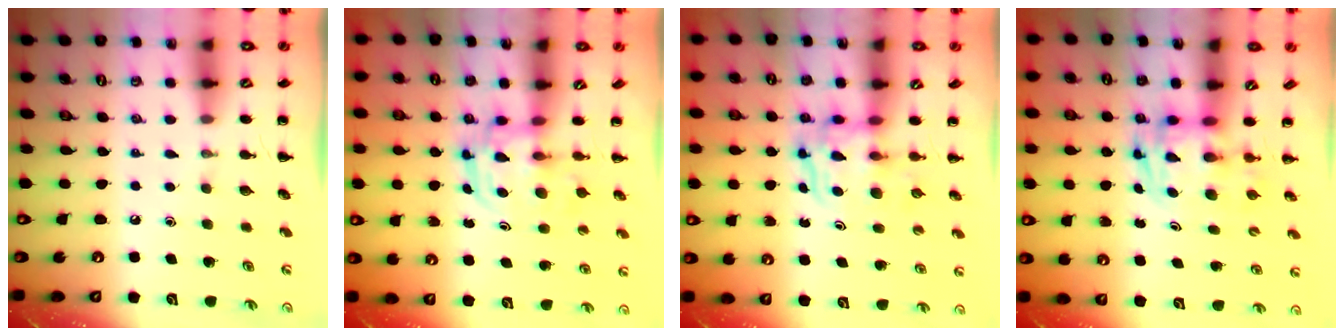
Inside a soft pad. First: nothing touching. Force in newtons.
{"total": 2.7, "press": 2.7, "slide": 0.3}
{"total": 3.6, "press": 3.6, "slide": 0.2}
{"total": 2.8, "press": 2.8, "slide": 0.5}